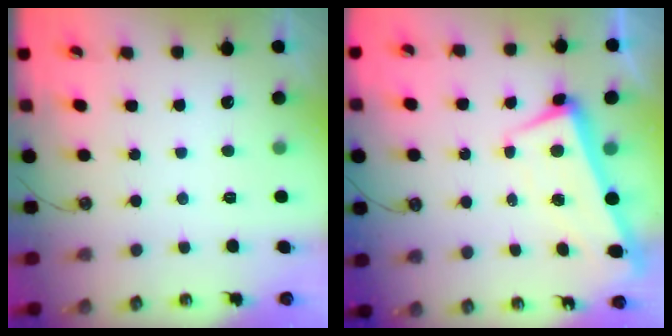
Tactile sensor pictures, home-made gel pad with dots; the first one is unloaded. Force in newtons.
{"total": 2.3, "press": 1.5, "slide": 1.7}